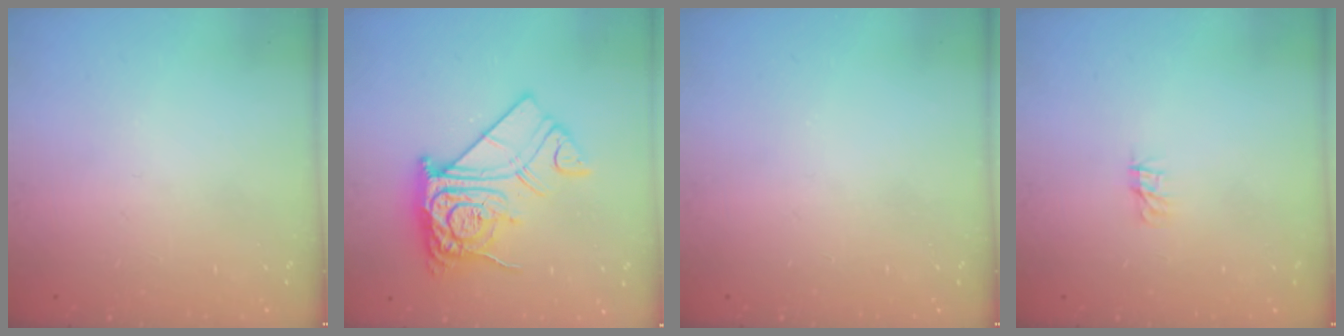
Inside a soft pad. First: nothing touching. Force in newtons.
{"total": 15.7, "press": 15.6, "slide": 1.6}
{"total": 0.0}
{"total": 0.0}